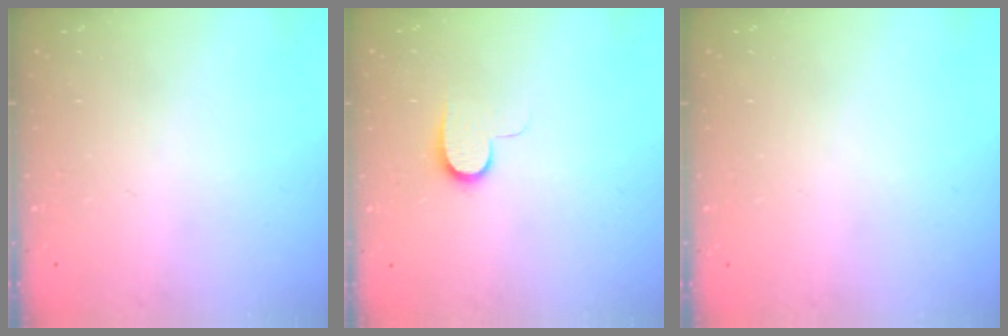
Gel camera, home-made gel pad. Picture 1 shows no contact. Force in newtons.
{"total": 7.1, "press": 7.1, "slide": 0.7}
{"total": 0.0}